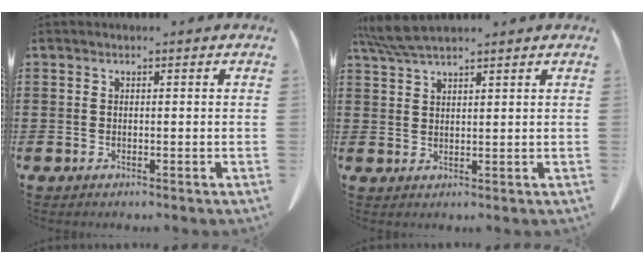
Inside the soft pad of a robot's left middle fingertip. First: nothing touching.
{"total": 4.8, "force": [4.0, 0.6, 2.6], "torque": [-0.062, -0.006, 0.076]}